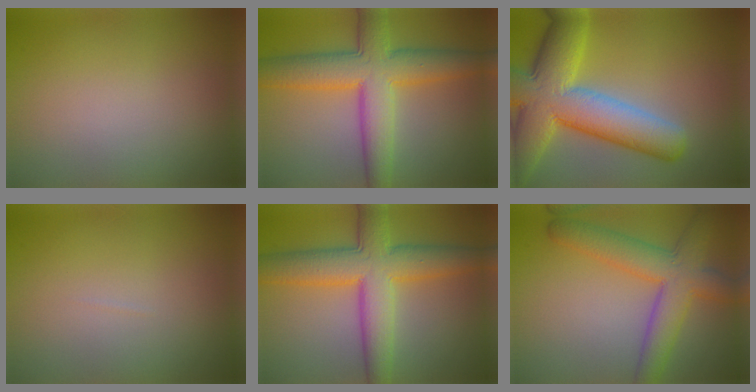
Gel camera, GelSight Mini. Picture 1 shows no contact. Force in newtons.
{"total": 8.6, "press": 8.6, "slide": 0.5}
{"total": 10.7, "press": 10.7, "slide": 0.6}
{"total": 0.0}
{"total": 8.6, "press": 8.6, "slide": 0.5}
{"total": 6.5, "press": 6.5, "slide": 0.2}